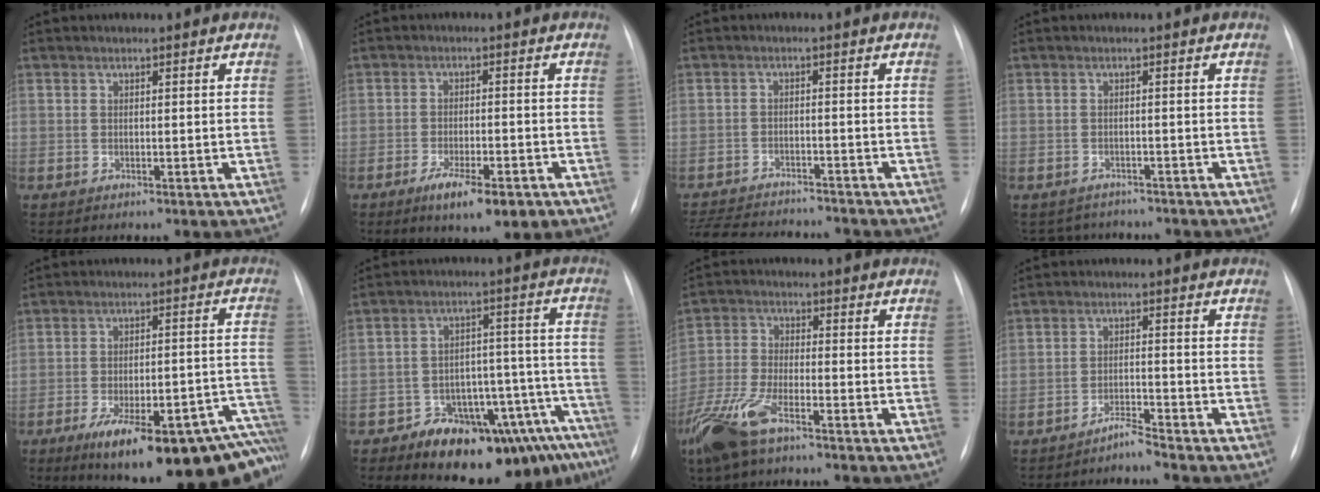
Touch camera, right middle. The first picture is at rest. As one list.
[{"total": 7.5, "force": [-4.3, 2.1, 5.8], "torque": [-0.092, -0.009, -0.061]}, {"total": 13.8, "force": [-12.8, 2.7, 4.5], "torque": [-0.098, -0.006, -0.183]}, {"total": 5.1, "force": [-4.7, 1.9, 0.0], "torque": [0.002, 0.008, -0.060]}, {"total": 23.6, "force": [-16.8, 5.9, 15.5], "torque": [-0.129, 0.028, -0.222]}, {"total": 17.1, "force": [-12.1, 6.9, 9.9], "torque": [-0.065, 0.067, -0.159]}, {"total": 10.8, "force": [-7.0, 3.3, 7.5], "torque": [-0.168, -0.019, -0.136]}, {"total": 2.6, "force": [-2.5, -0.6, 0.1], "torque": [0.001, -0.012, -0.045]}]